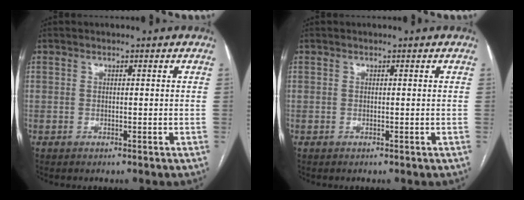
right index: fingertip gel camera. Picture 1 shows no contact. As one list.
[{"total": 0.0}]